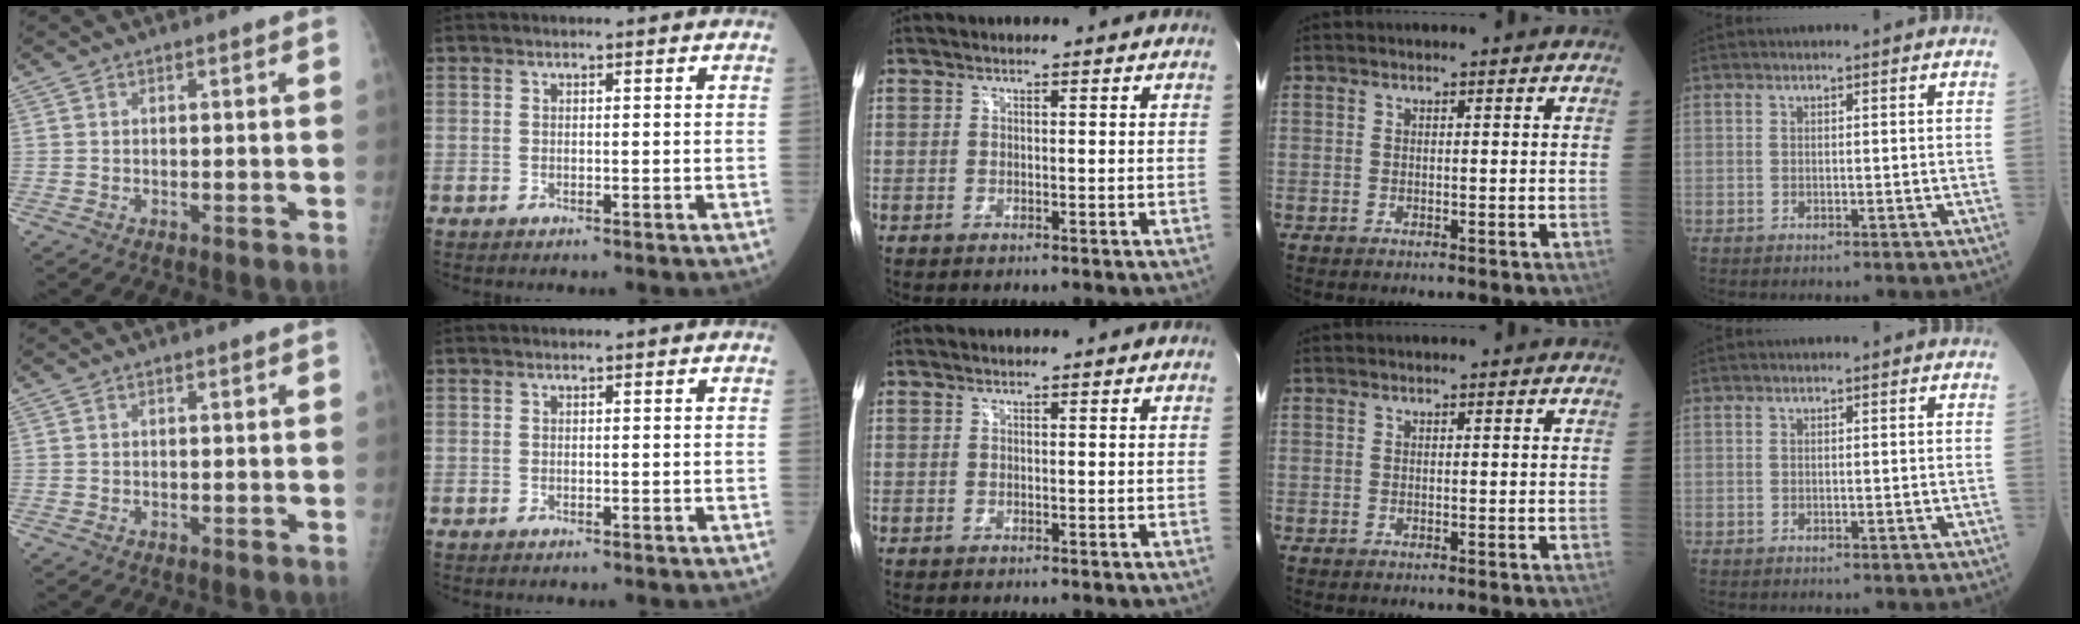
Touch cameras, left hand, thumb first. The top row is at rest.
{}